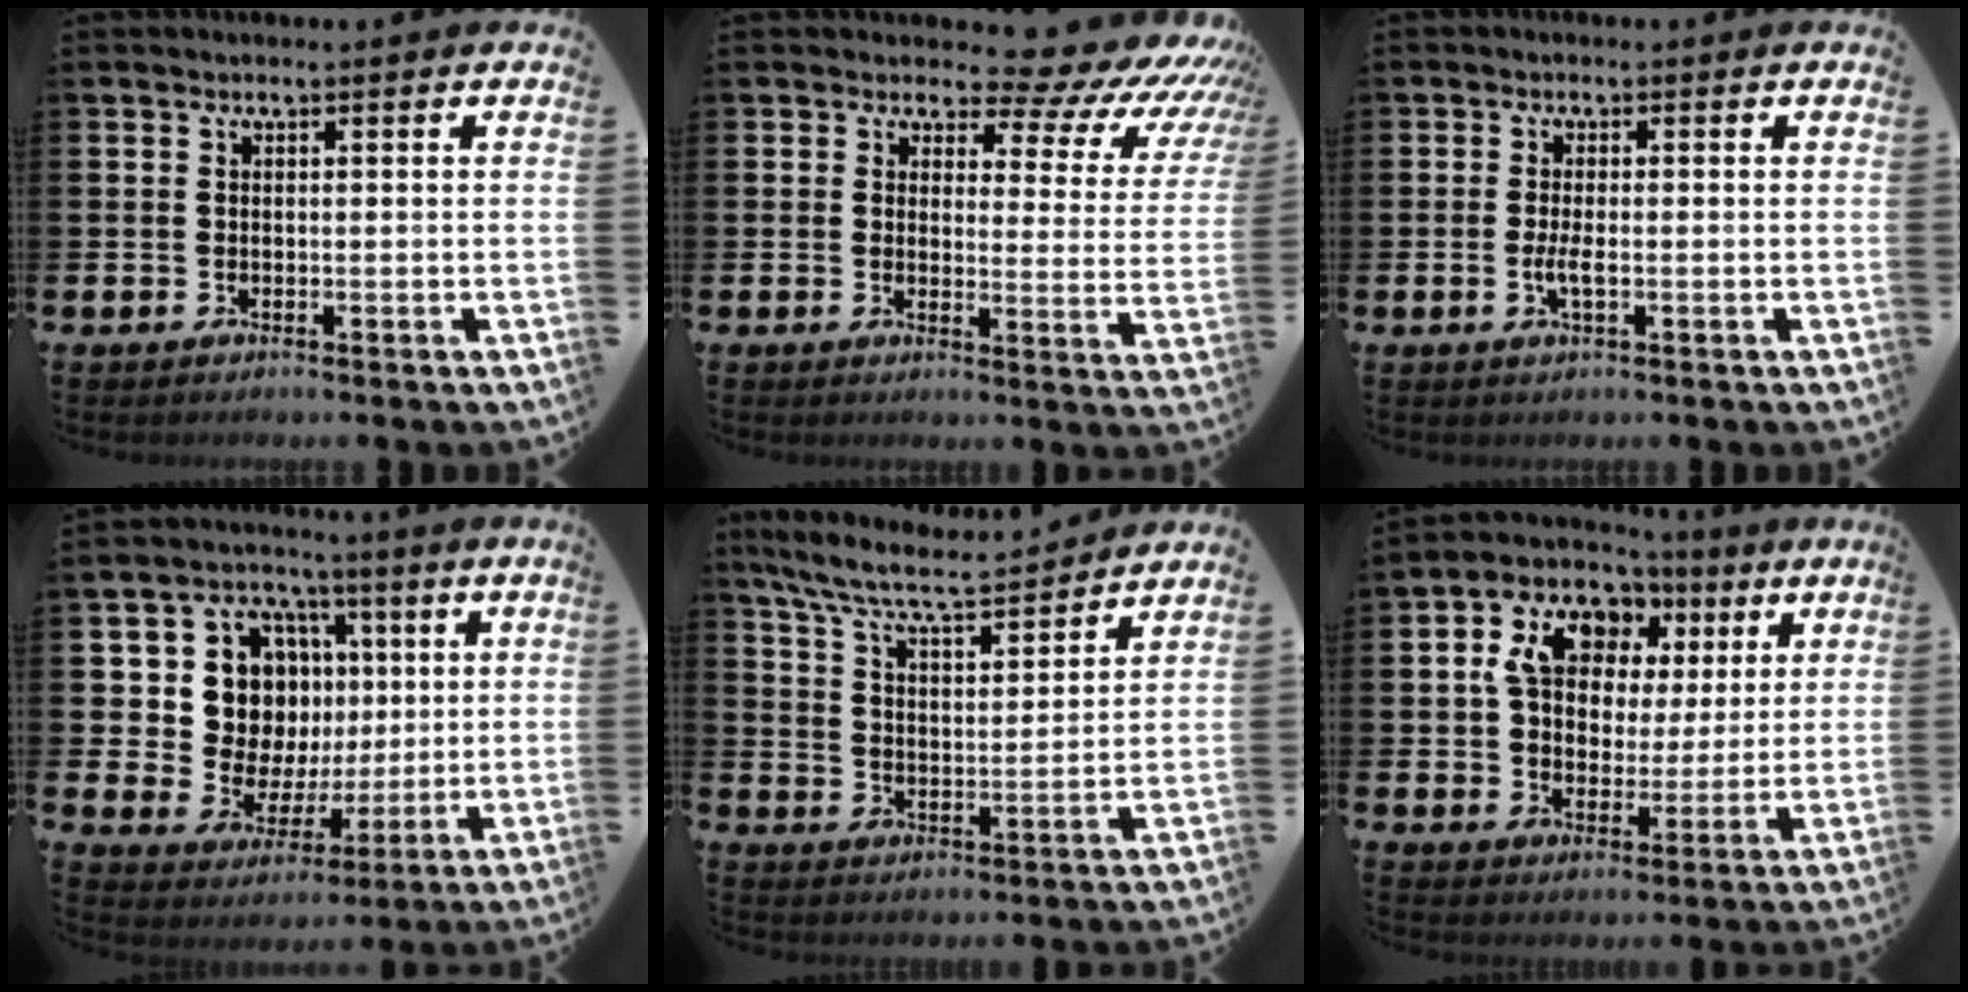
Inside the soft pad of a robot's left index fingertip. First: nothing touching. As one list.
[{"total": 6.4, "force": [5.1, 2.7, 2.7], "torque": [-0.030, -0.054, 0.074]}, {"total": 2.2, "force": [-0.5, 0.6, 2.1], "torque": [-0.045, 0.003, -0.007]}, {"total": 11.3, "force": [2.9, 10.1, 4.2], "torque": [-0.129, -0.013, 0.058]}, {"total": 8.0, "force": [7.4, 1.0, 2.9], "torque": [-0.089, -0.051, 0.128]}, {"total": 9.3, "force": [4.9, 6.7, 4.2], "torque": [-0.118, -0.006, 0.085]}]